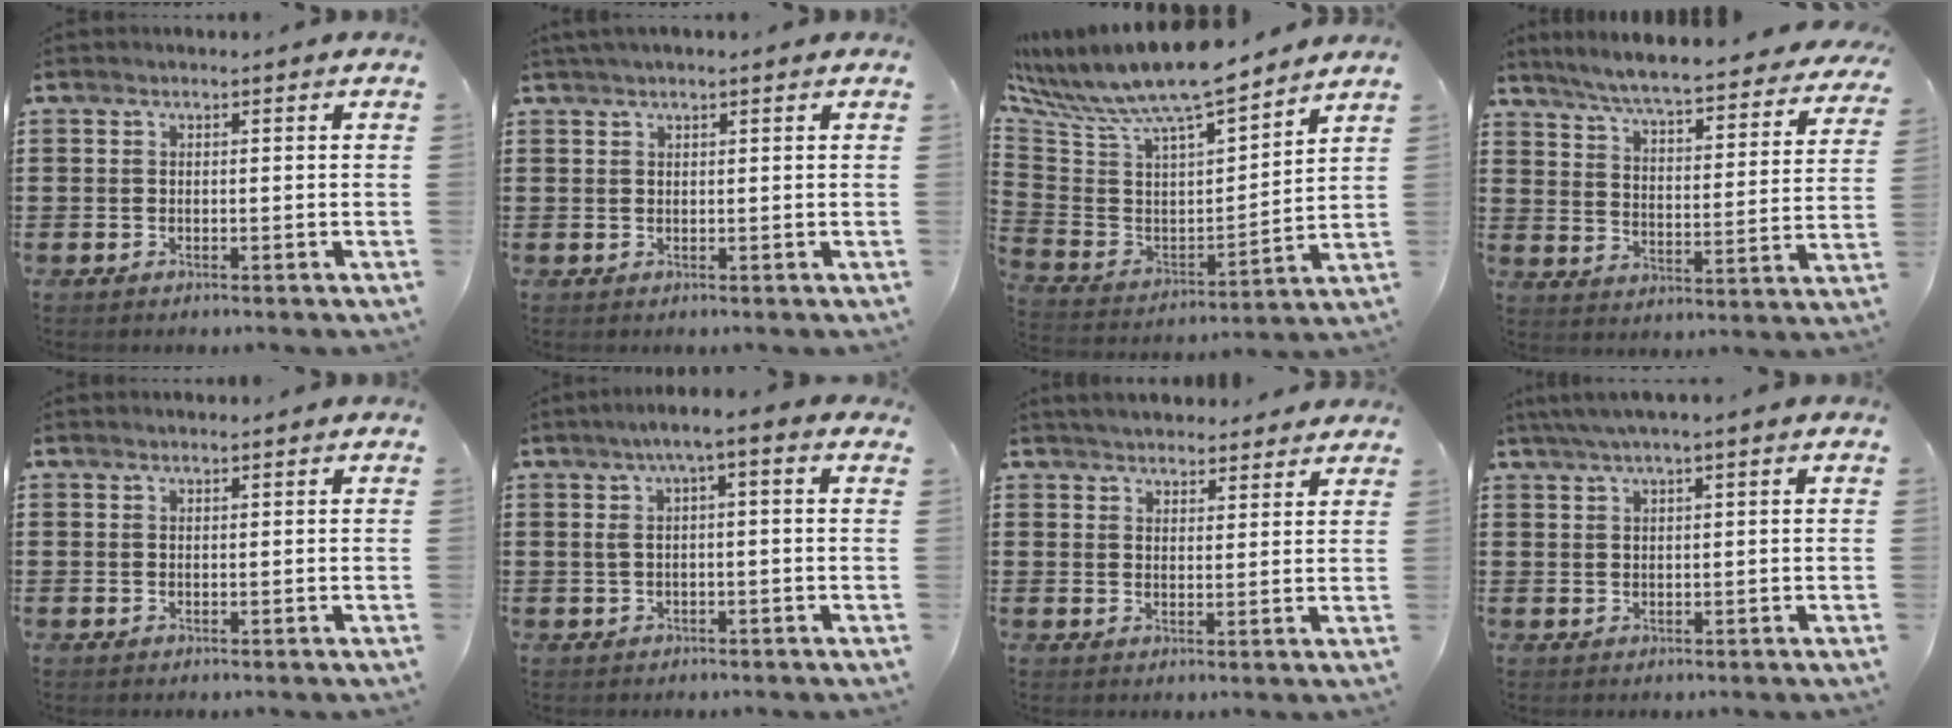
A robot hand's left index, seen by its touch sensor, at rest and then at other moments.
{"total": 1.1, "force": [0.8, 0.2, 0.7], "torque": [-0.014, 0.003, 0.014]}
{"total": 9.4, "force": [8.4, 1.5, 4.0], "torque": [-0.117, -0.066, 0.142]}
{"total": 5.9, "force": [5.5, -0.5, 2.1], "torque": [-0.065, -0.042, 0.091]}
{"total": 0.7, "force": [0.6, 0.1, 0.2], "torque": [-0.005, 0.000, 0.013]}
{"total": 3.3, "force": [0.0, 0.2, 3.3], "torque": [-0.061, 0.004, -0.003]}
{"total": 3.6, "force": [3.6, 0.5, 0.4], "torque": [-0.017, -0.008, 0.066]}
{"total": 2.6, "force": [1.6, 0.0, 2.0], "torque": [-0.040, 0.003, 0.030]}